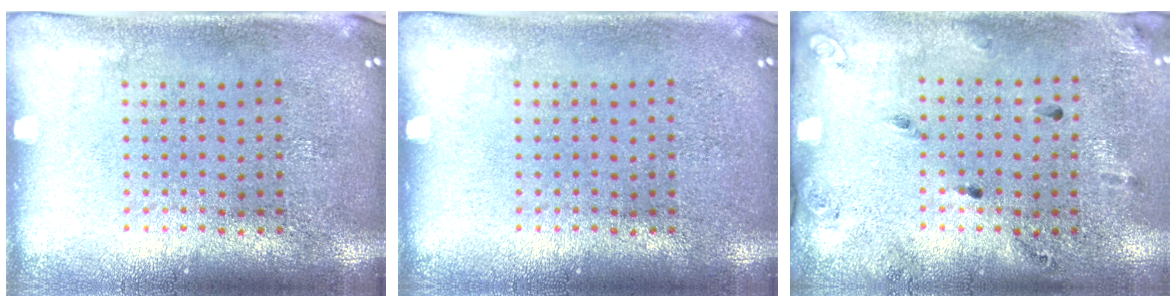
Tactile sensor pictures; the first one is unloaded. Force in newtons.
{"total": 0.0}
{"total": 1.9, "press": 1.1, "slide": 1.5}